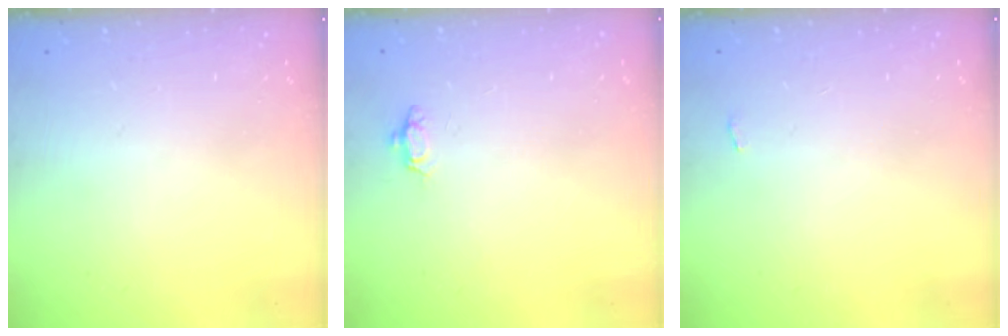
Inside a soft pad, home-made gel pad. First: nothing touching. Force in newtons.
{"total": 3.4, "press": 3.3, "slide": 0.5}
{"total": 2.3, "press": 2.3, "slide": 0.3}